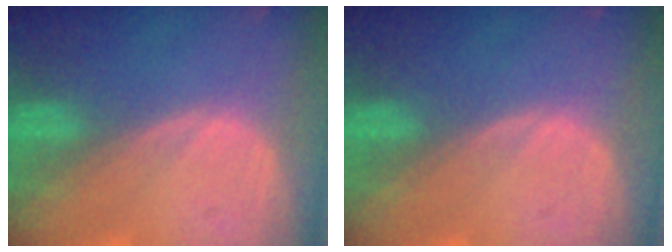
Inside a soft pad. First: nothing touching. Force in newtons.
{"total": 0.0}